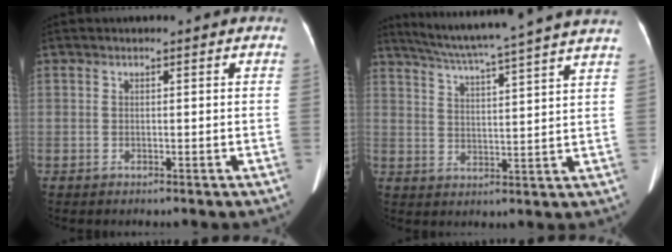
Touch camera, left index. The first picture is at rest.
{"total": 19.3, "force": [16.9, -1.5, 9.2], "torque": [-0.161, -0.011, 0.228]}